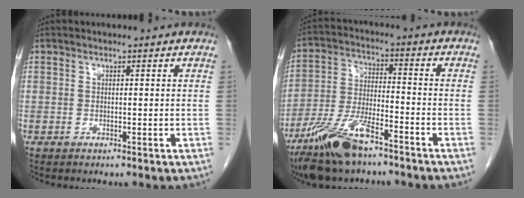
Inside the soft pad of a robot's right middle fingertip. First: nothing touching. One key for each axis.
{"total": 12.4, "fx": -8.6, "fy": 3.3, "fz": 8.3, "tx": -0.173, "ty": -0.014, "tz": -0.160}